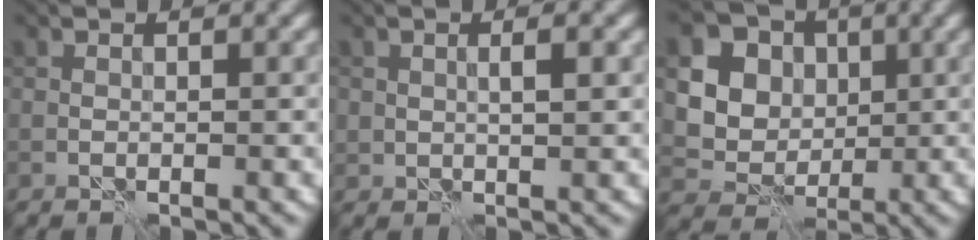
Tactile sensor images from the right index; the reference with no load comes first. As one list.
[{"total": 1.7, "force": [0.4, 0.8, 1.4], "torque": [-0.027, -0.002, 0.008]}, {"total": 10.3, "force": [3.0, 8.8, 4.5], "torque": [-0.102, 0.015, 0.051]}]